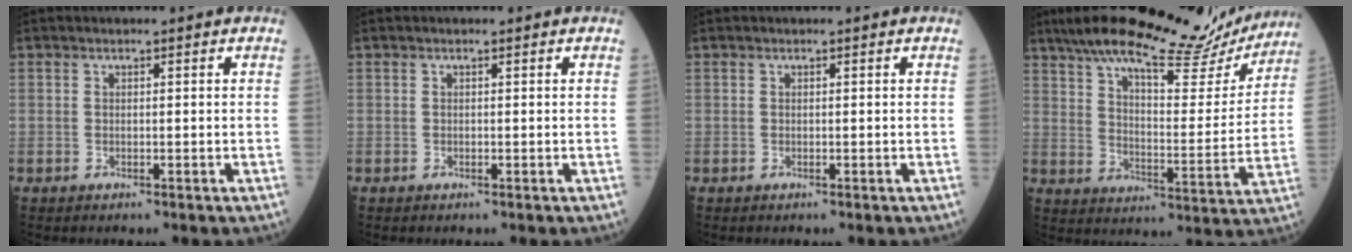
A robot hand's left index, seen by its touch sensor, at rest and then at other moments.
{"total": 0.0}
{"total": 0.0}
{"total": 25.4, "force": [21.6, 5.7, 11.9], "torque": [-0.193, -0.002, 0.291]}